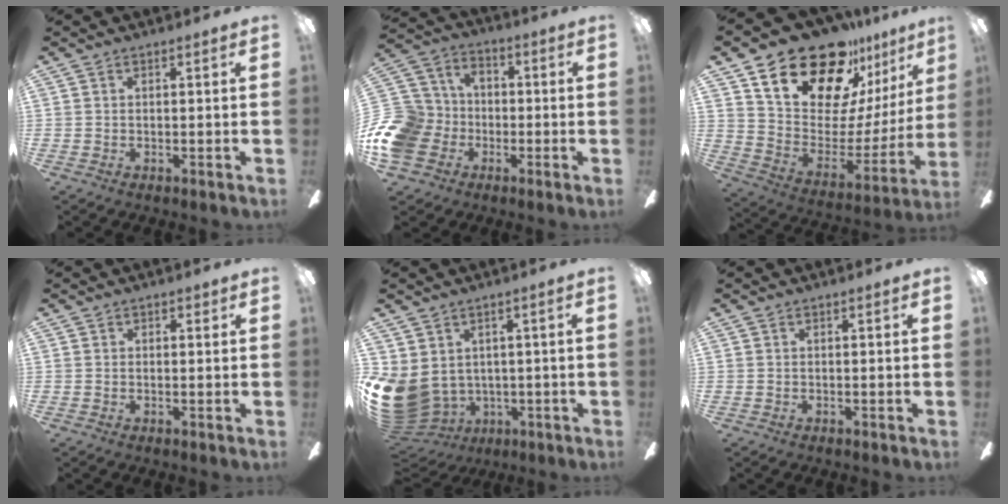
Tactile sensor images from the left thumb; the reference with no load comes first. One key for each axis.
{"total": 15.5, "fx": -5.3, "fy": 13.0, "fz": 6.6, "tx": -0.142, "ty": 0.049, "tz": -0.094}
{"total": 23.2, "fx": 17.9, "fy": 10.6, "fz": 10.4, "tx": -0.171, "ty": -0.128, "tz": 0.327}
{"total": 0.5, "fx": 0.2, "fy": 0.5, "fz": 0.1, "tx": 0.004, "ty": 0.000, "tz": 0.002}
{"total": 9.7, "fx": 0.2, "fy": 8.4, "fz": 5.0, "tx": -0.161, "ty": -0.018, "tz": 0.009}
{"total": 0.0}